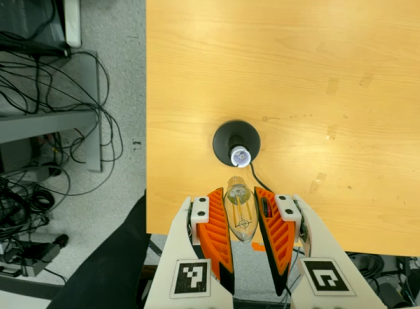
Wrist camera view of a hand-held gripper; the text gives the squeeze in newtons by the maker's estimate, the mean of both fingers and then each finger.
{"total": 13.0, "left": 13.9, "right": 12.2}